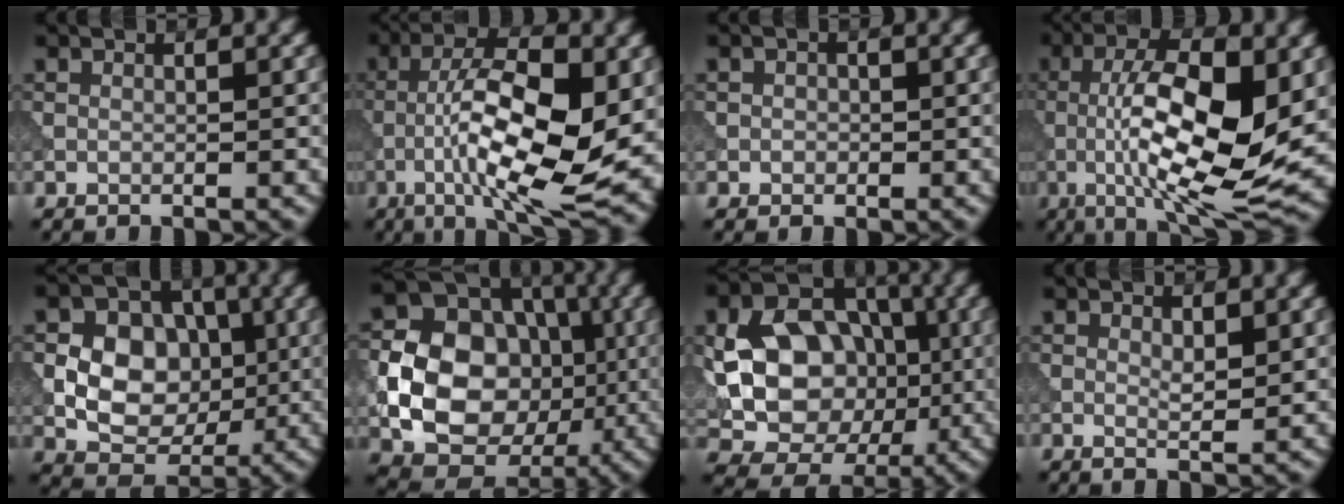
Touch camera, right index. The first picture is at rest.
{"total": 13.4, "force": [-2.6, 4.4, 12.4], "torque": [-0.198, 0.007, -0.048]}
{"total": 0.9, "force": [-0.1, 0.9, 0.2], "torque": [-0.003, -0.002, -0.005]}
{"total": 13.1, "force": [-0.8, 4.2, 12.4], "torque": [-0.202, -0.004, -0.018]}
{"total": 7.4, "force": [-0.2, 5.8, 4.6], "torque": [-0.069, 0.000, -0.011]}
{"total": 12.0, "force": [-1.7, 9.3, 7.3], "torque": [-0.129, -0.002, -0.041]}
{"total": 11.2, "force": [-0.4, 8.5, 7.4], "torque": [-0.119, -0.005, -0.009]}
{"total": 1.4, "force": [0.4, 0.4, 1.3], "torque": [-0.022, -0.006, 0.010]}